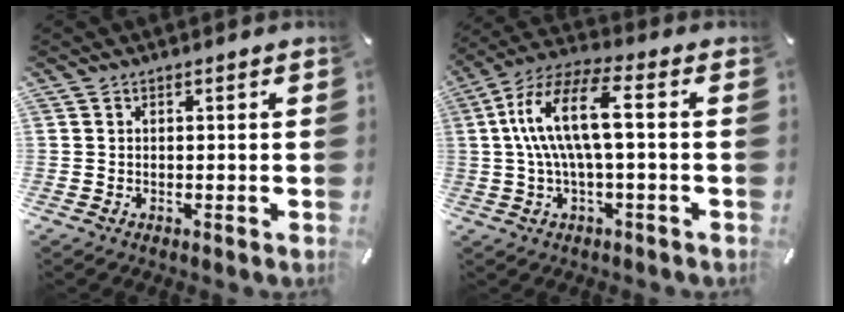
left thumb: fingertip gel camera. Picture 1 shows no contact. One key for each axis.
{"total": 14.4, "fx": 1.2, "fy": 4.9, "fz": 13.5, "tx": -0.279, "ty": 0.000, "tz": 0.013}